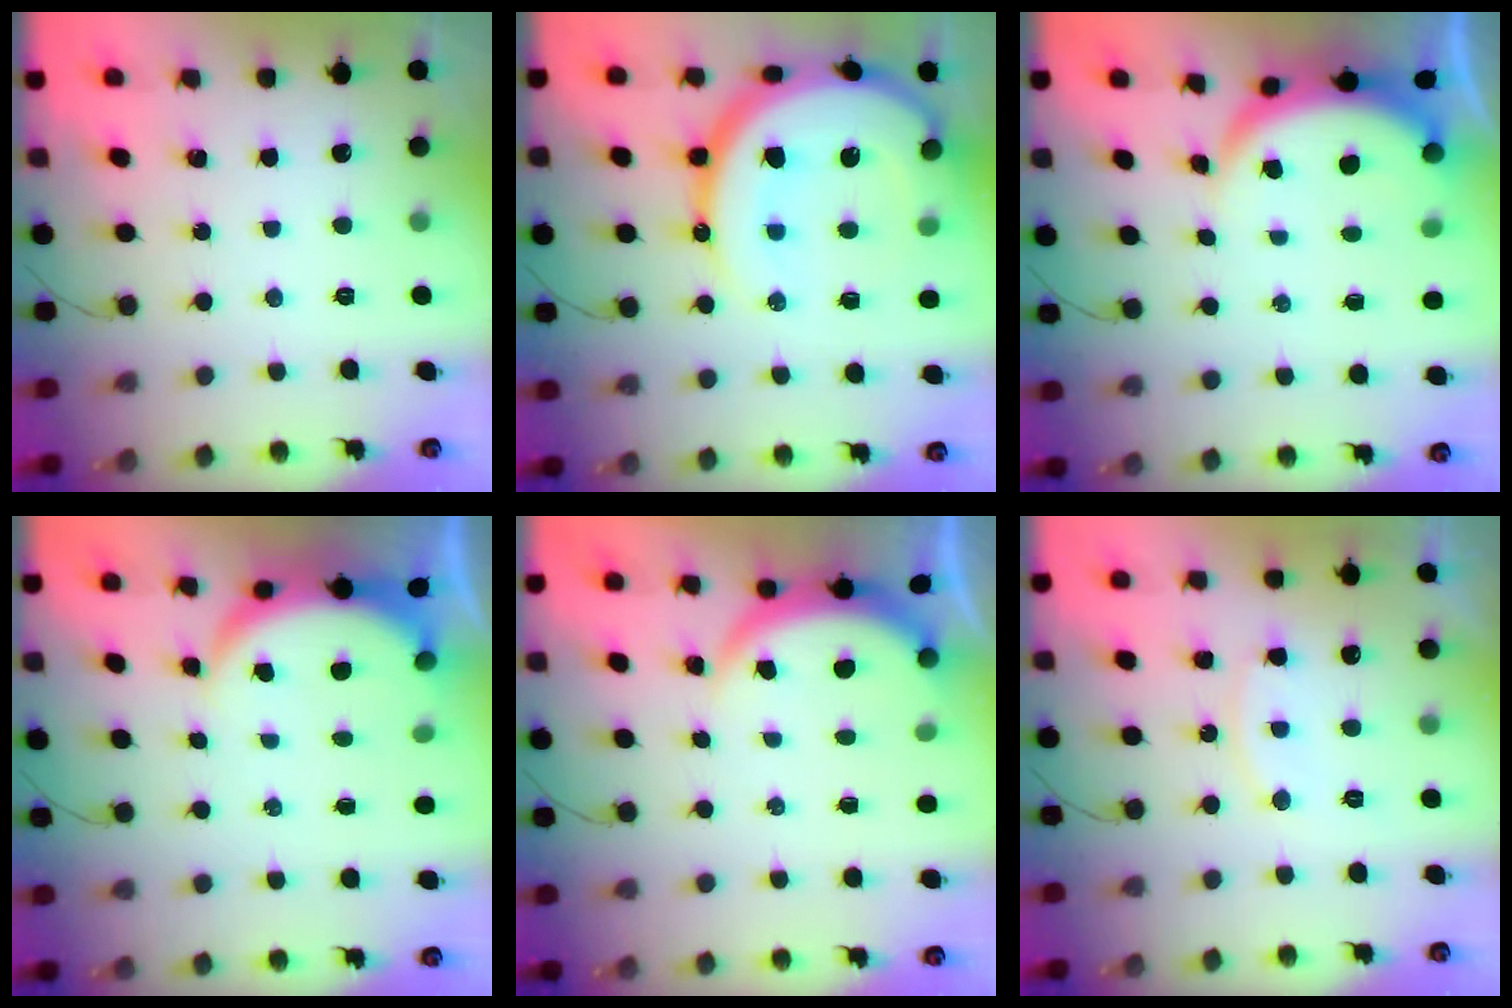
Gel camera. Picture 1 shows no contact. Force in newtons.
{"total": 24.6, "press": 24.5, "slide": 2.3}
{"total": 5.6, "press": 5.5, "slide": 1.3}
{"total": 5.6, "press": 5.5, "slide": 0.6}
{"total": 3.9, "press": 3.9, "slide": 0.3}
{"total": 8.7, "press": 8.7, "slide": 0.2}